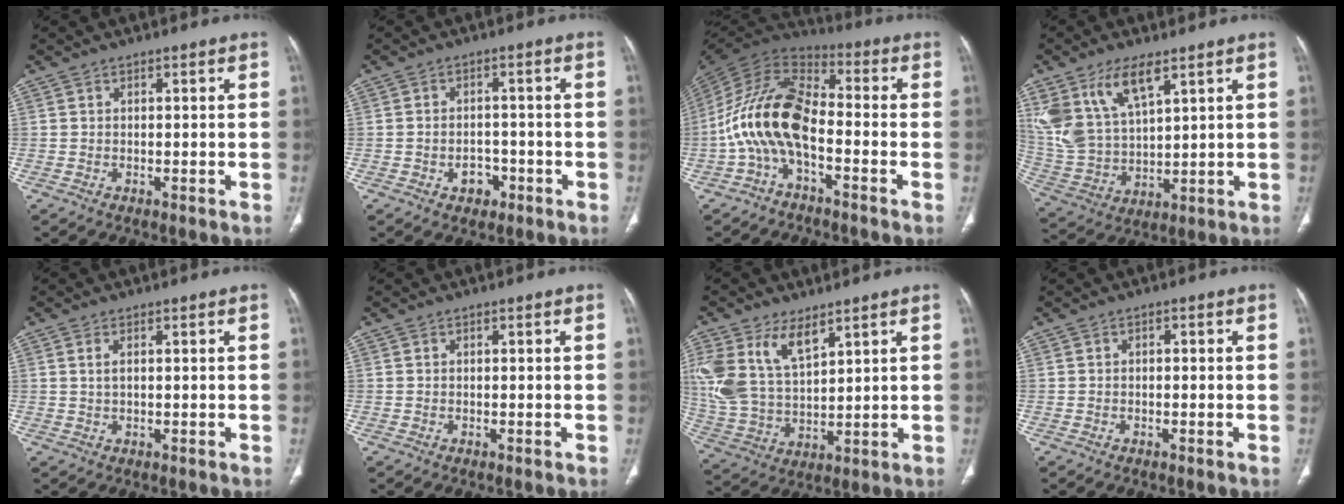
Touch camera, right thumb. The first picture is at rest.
{"total": 4.1, "force": [-1.8, 3.0, 2.0], "torque": [-0.013, 0.016, -0.022]}
{"total": 15.1, "force": [-3.8, 7.9, 12.3], "torque": [-0.245, 0.062, -0.083]}
{"total": 14.8, "force": [8.0, 7.1, 10.2], "torque": [-0.201, -0.023, 0.173]}
{"total": 1.7, "force": [0.6, 0.8, 1.4], "torque": [-0.033, 0.002, 0.016]}
{"total": 0.0}
{"total": 14.9, "force": [7.6, 8.0, 10.0], "torque": [-0.201, -0.023, 0.165]}
{"total": 0.7, "force": [0.0, 0.5, 0.5], "torque": [-0.005, 0.002, -0.002]}